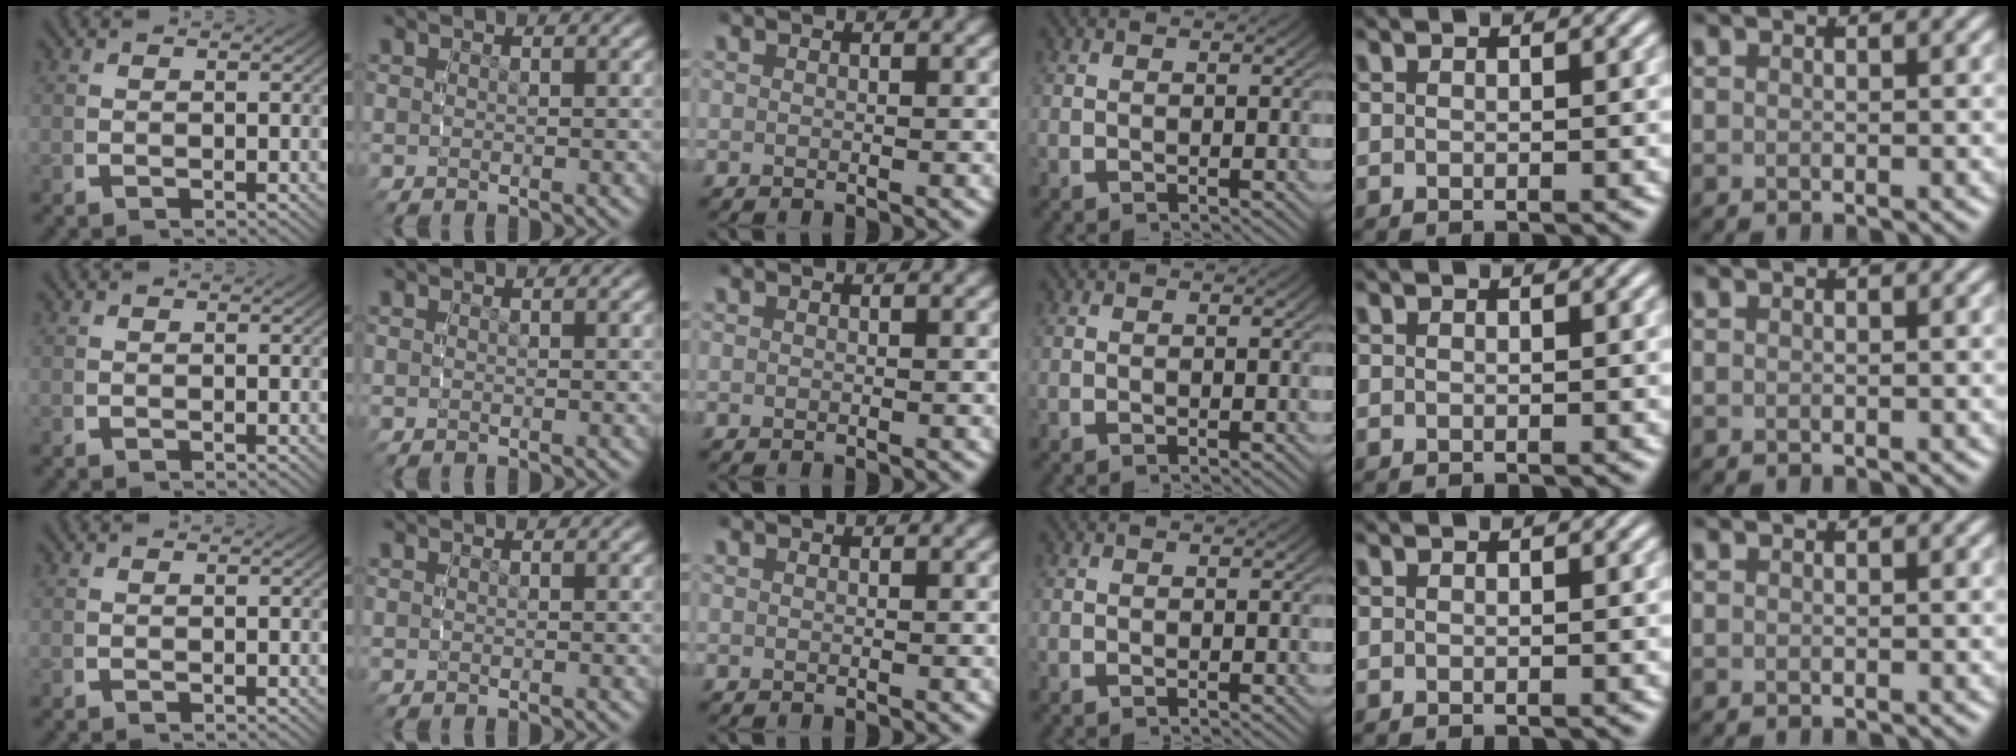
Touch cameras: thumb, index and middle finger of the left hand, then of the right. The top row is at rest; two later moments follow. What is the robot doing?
{"motion": "reach", "object": "measuring cup"}